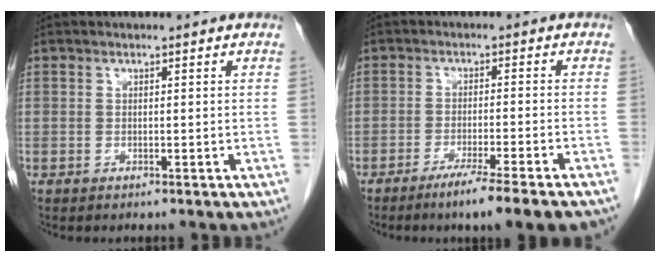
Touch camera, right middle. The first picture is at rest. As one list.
[{"total": 8.8, "force": [-6.5, -0.6, 6.0], "torque": [-0.076, -0.018, -0.095]}]